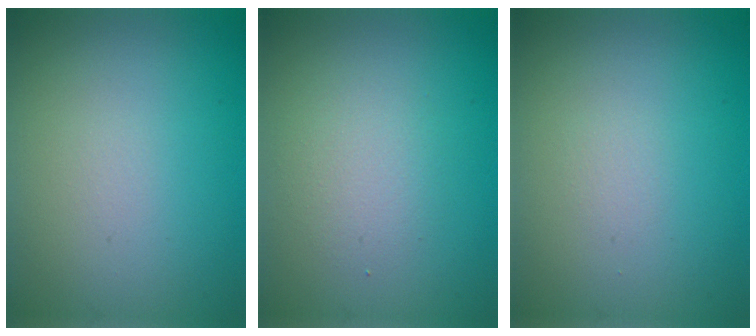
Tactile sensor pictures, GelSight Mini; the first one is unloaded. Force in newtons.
{"total": 2.1, "press": 2.1, "slide": 0.2}
{"total": 0.5, "press": 0.5, "slide": 0.0}